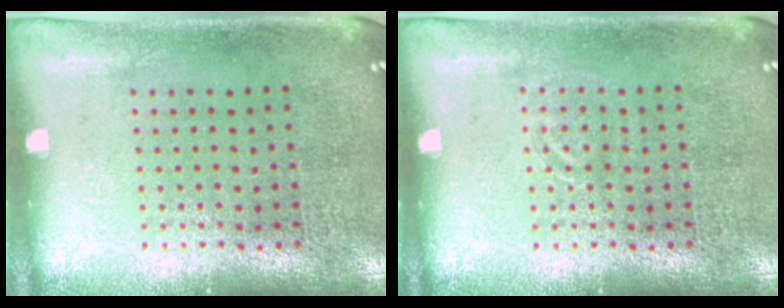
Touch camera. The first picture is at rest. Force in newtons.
{"total": 0.8, "press": 0.7, "slide": 0.2}